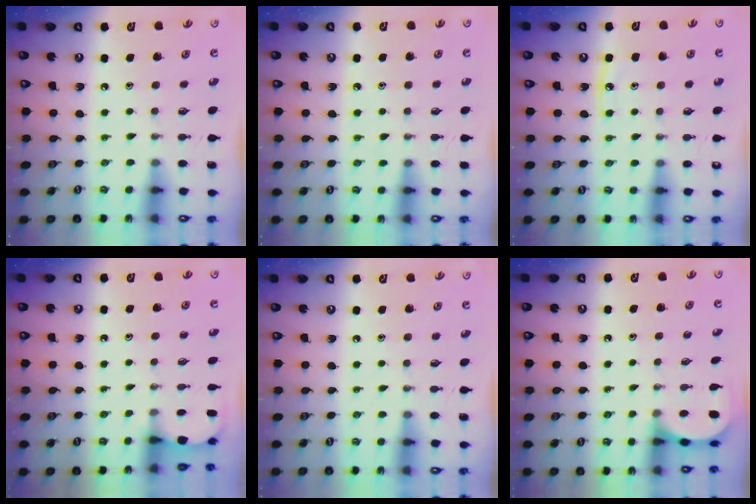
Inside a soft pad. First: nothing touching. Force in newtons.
{"total": 5.2, "press": 5.2, "slide": 0.7}
{"total": 5.3, "press": 5.3, "slide": 0.3}
{"total": 1.8, "press": 1.7, "slide": 0.2}
{"total": 0.0}
{"total": 2.5, "press": 2.5, "slide": 0.3}